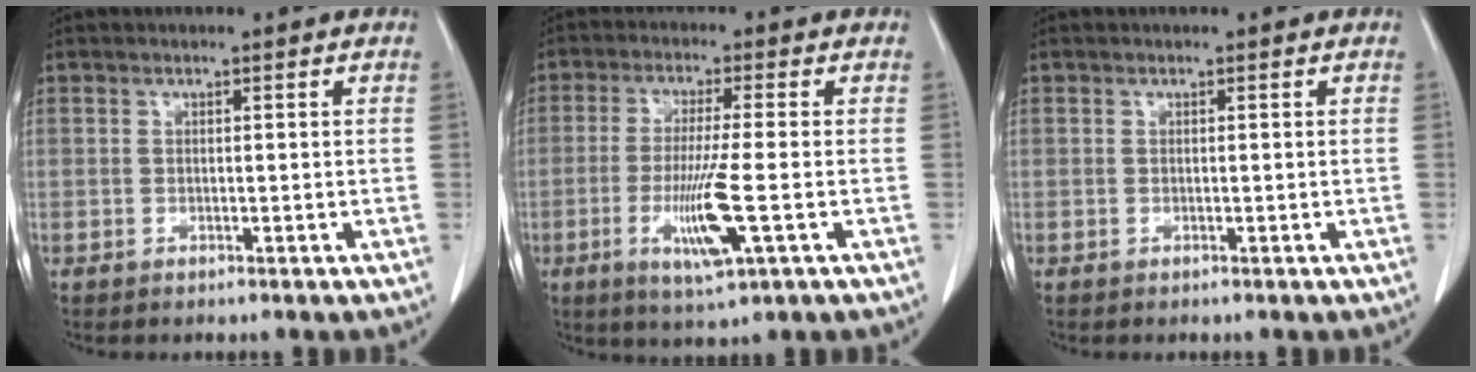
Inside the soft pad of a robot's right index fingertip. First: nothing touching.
{"total": 9.0, "force": [-2.6, -0.1, 8.6], "torque": [-0.167, -0.022, -0.047]}
{"total": 0.0}